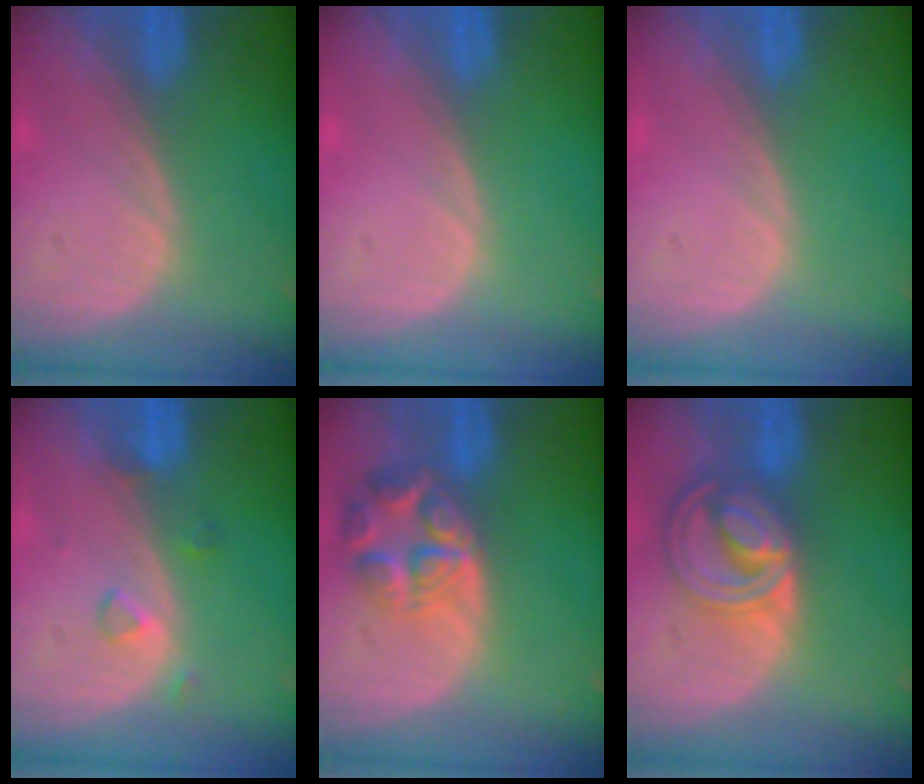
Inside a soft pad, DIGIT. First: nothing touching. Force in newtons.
{"total": 0.0}
{"total": 0.0}
{"total": 2.1, "press": 2.1, "slide": 0.1}
{"total": 7.6, "press": 6.7, "slide": 3.6}
{"total": 8.7, "press": 7.3, "slide": 4.7}